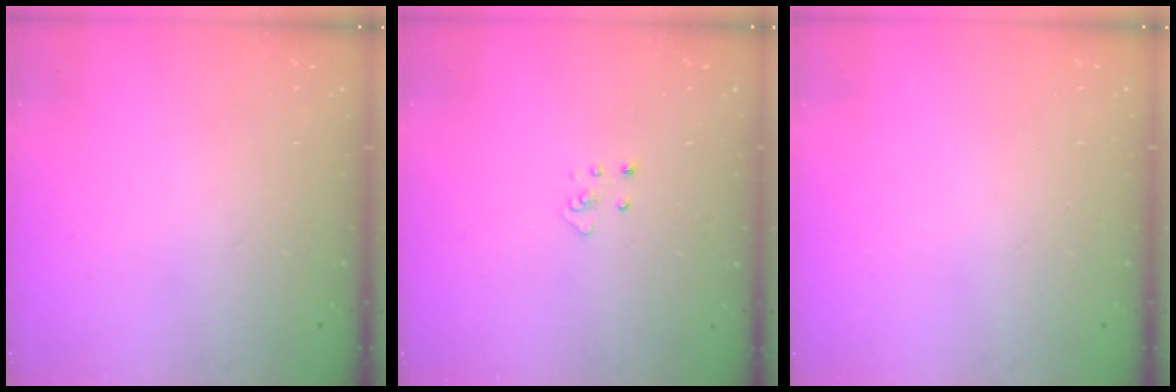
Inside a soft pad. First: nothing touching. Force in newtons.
{"total": 3.1, "press": 3.1, "slide": 0.2}
{"total": 0.0}